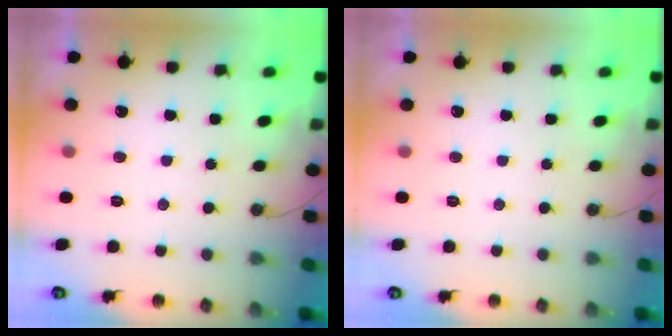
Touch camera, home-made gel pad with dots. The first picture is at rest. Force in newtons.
{"total": 0.0}